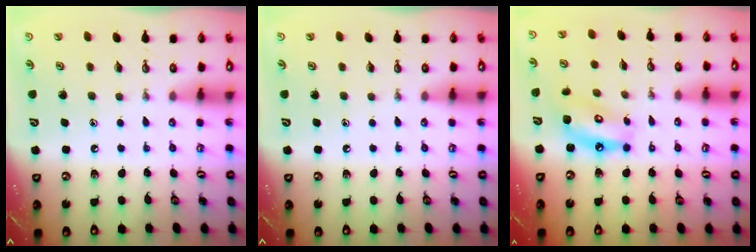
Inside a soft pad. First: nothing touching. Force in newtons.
{"total": 0.0}
{"total": 10.0, "press": 10.0, "slide": 0.7}